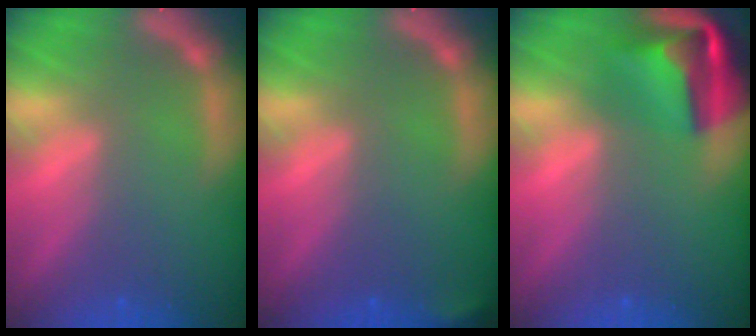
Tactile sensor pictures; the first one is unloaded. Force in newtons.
{"total": 1.4}
{"total": 7.9}